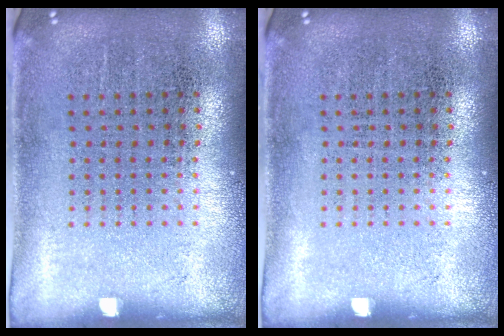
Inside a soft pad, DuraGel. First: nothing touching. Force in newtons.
{"total": 0.0}